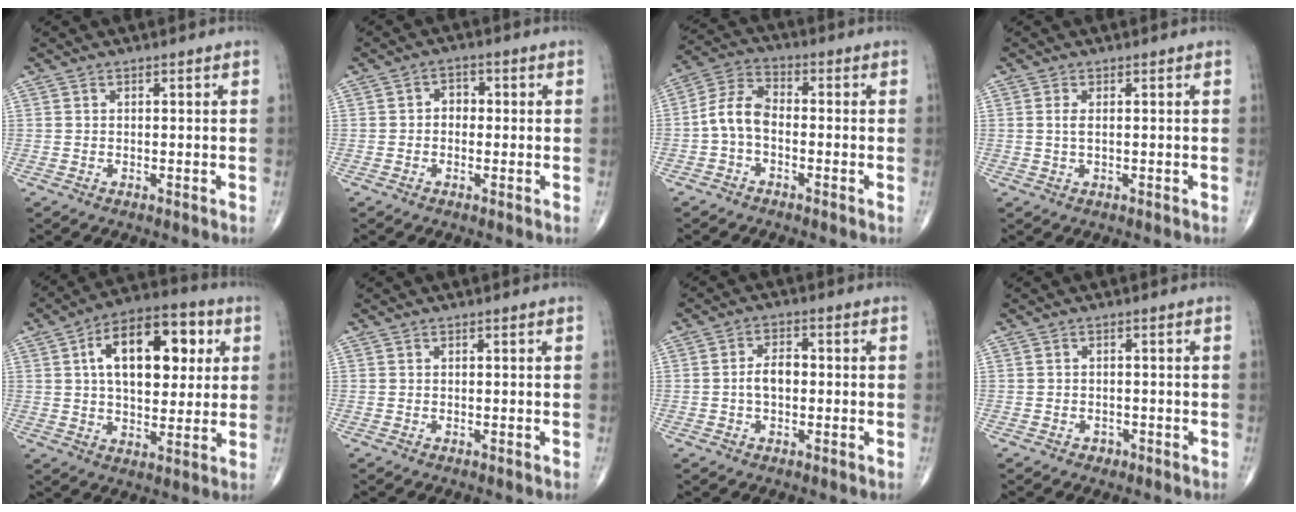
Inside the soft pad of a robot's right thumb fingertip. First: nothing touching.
{"total": 3.1, "force": [0.0, 2.4, 1.9], "torque": [-0.012, 0.014, -0.008]}
{"total": 7.1, "force": [-1.6, 4.4, 5.4], "torque": [-0.101, 0.029, -0.044]}
{"total": 1.8, "force": [0.2, 0.7, 1.7], "torque": [-0.040, -0.001, 0.007]}
{"total": 18.6, "force": [4.8, 10.2, 14.8], "torque": [-0.194, 0.011, 0.070]}
{"total": 0.0}
{"total": 4.6, "force": [-0.4, 2.8, 3.6], "torque": [-0.062, 0.016, -0.012]}
{"total": 1.5, "force": [-0.8, 1.1, 0.4], "torque": [-0.003, 0.004, -0.013]}